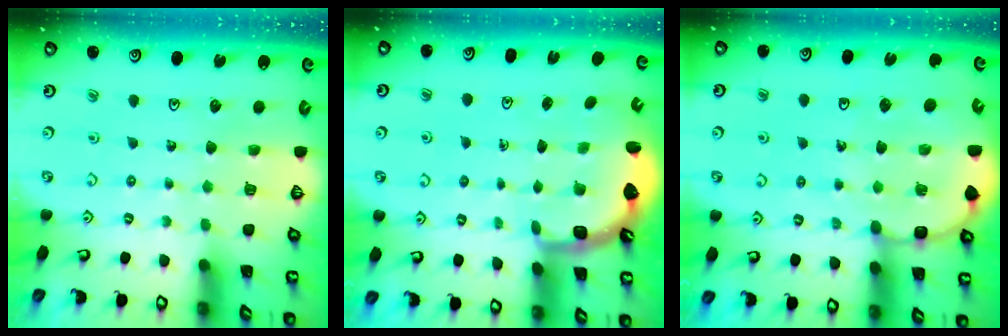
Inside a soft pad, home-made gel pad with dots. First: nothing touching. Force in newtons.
{"total": 4.0, "press": 3.4, "slide": 2.3}
{"total": 8.2, "press": 7.9, "slide": 2.2}